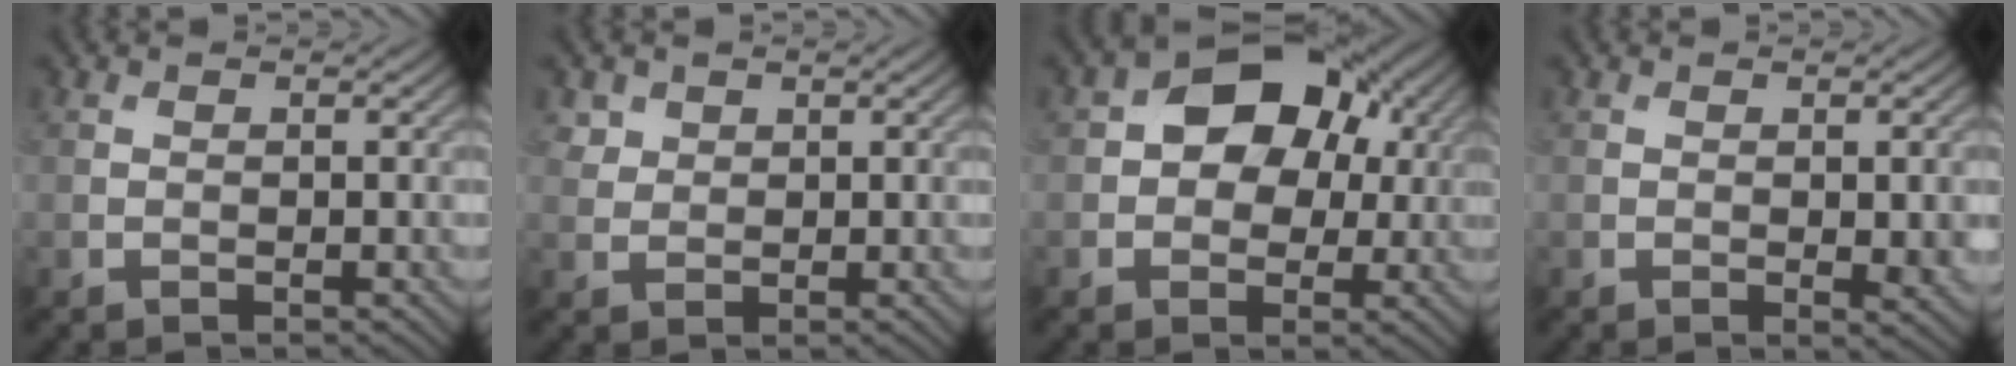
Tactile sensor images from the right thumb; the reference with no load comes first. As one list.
[{"total": 2.0, "force": [1.2, 1.5, 0.4], "torque": [-0.012, -0.007, 0.029]}, {"total": 9.5, "force": [2.0, 7.0, 6.2], "torque": [-0.093, 0.016, 0.010]}, {"total": 3.1, "force": [-0.3, 1.0, 2.9], "torque": [-0.040, -0.008, -0.001]}]